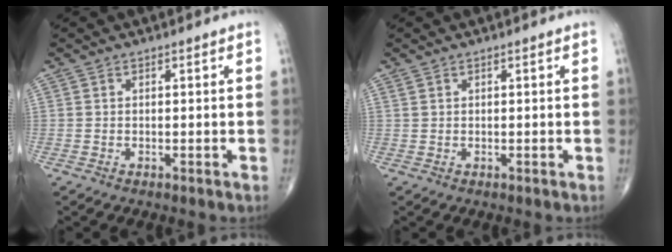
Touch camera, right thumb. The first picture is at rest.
{"total": 0.5, "force": [0.4, 0.1, 0.3], "torque": [-0.009, 0.006, 0.013]}